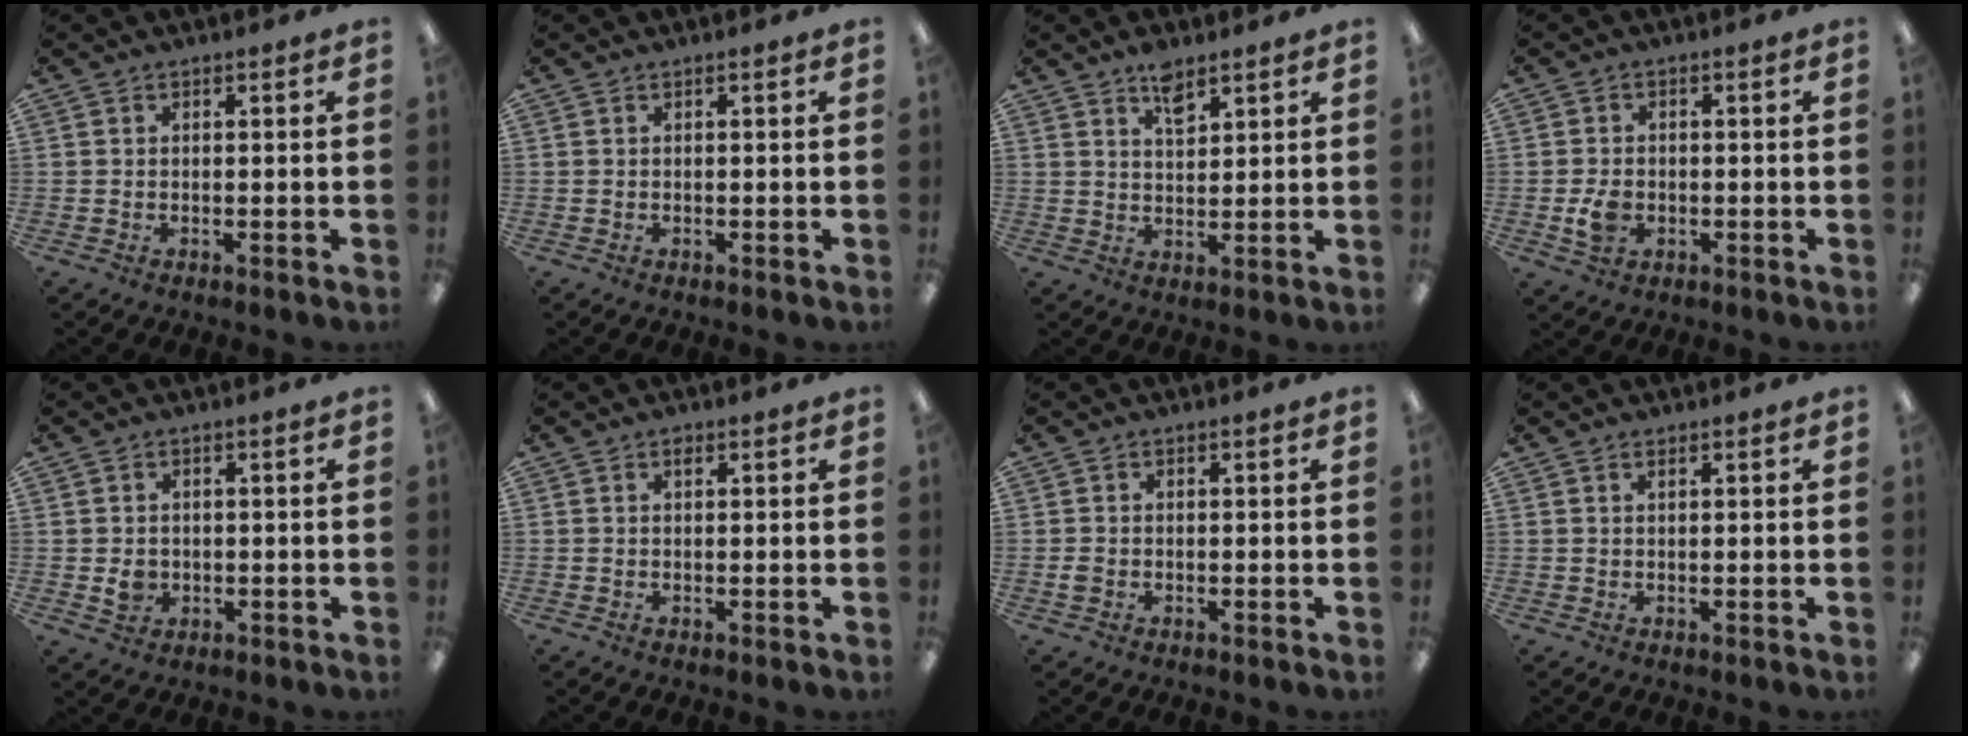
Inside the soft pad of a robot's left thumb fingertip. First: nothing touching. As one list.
[{"total": 0.0}, {"total": 5.5, "force": [4.0, 2.4, 2.9], "torque": [-0.043, -0.018, 0.068]}, {"total": 4.8, "force": [-1.1, 3.6, 2.9], "torque": [-0.053, 0.000, -0.020]}, {"total": 3.4, "force": [-0.2, 3.0, 1.5], "torque": [-0.010, 0.000, -0.006]}, {"total": 1.1, "force": [0.6, 0.7, 0.7], "torque": [-0.008, 0.000, 0.008]}, {"total": 1.4, "force": [-0.4, 1.2, 0.7], "torque": [-0.013, 0.003, -0.009]}, {"total": 0.8, "force": [0.5, 0.4, 0.5], "torque": [-0.011, 0.001, 0.010]}]